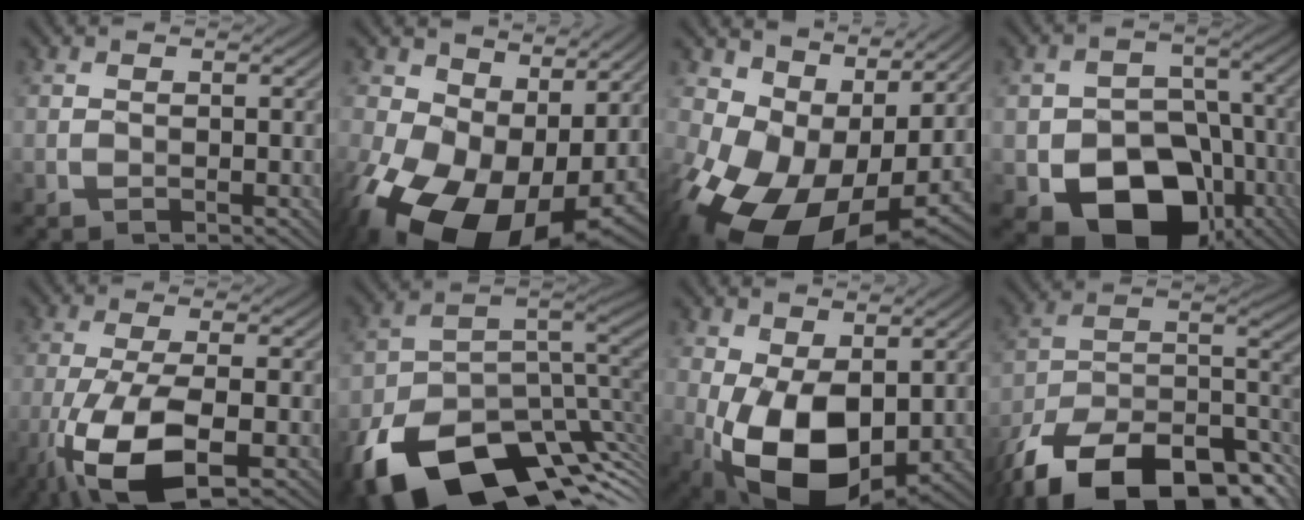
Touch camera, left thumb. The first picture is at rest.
{"total": 18.6, "force": [-2.0, 12.6, 13.5], "torque": [-0.258, -0.041, -0.002]}
{"total": 14.8, "force": [0.7, 10.2, 10.7], "torque": [-0.198, -0.032, 0.040]}
{"total": 14.3, "force": [-6.4, 10.0, 8.0], "torque": [-0.118, -0.035, -0.112]}
{"total": 10.7, "force": [-4.4, 3.3, 9.3], "torque": [-0.195, -0.013, -0.081]}
{"total": 16.9, "force": [-7.4, 10.1, 11.2], "torque": [-0.212, -0.041, -0.106]}
{"total": 13.0, "force": [-1.5, 7.6, 10.4], "torque": [-0.212, -0.022, -0.017]}
{"total": 19.3, "force": [-12.7, 8.8, 11.6], "torque": [-0.225, -0.033, -0.198]}